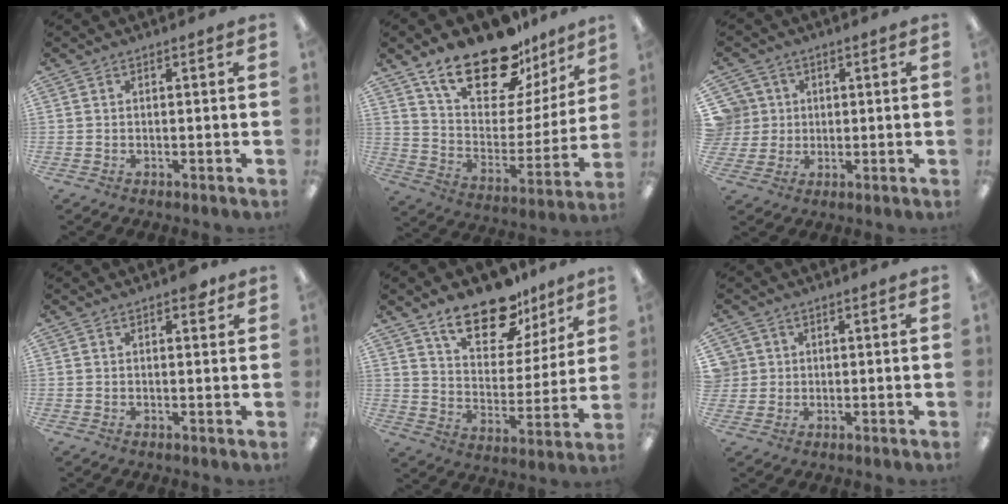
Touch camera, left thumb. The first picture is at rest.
{"total": 22.4, "force": [16.8, 9.6, 11.2], "torque": [-0.180, -0.109, 0.295]}
{"total": 7.1, "force": [2.1, 6.8, 0.4], "torque": [-0.021, 0.004, 0.045]}
{"total": 2.5, "force": [1.5, 1.2, 1.5], "torque": [-0.007, -0.006, 0.021]}
{"total": 17.0, "force": [12.9, 7.4, 8.2], "torque": [-0.124, -0.081, 0.226]}
{"total": 3.8, "force": [1.1, 3.6, 0.0], "torque": [-0.005, 0.005, 0.020]}